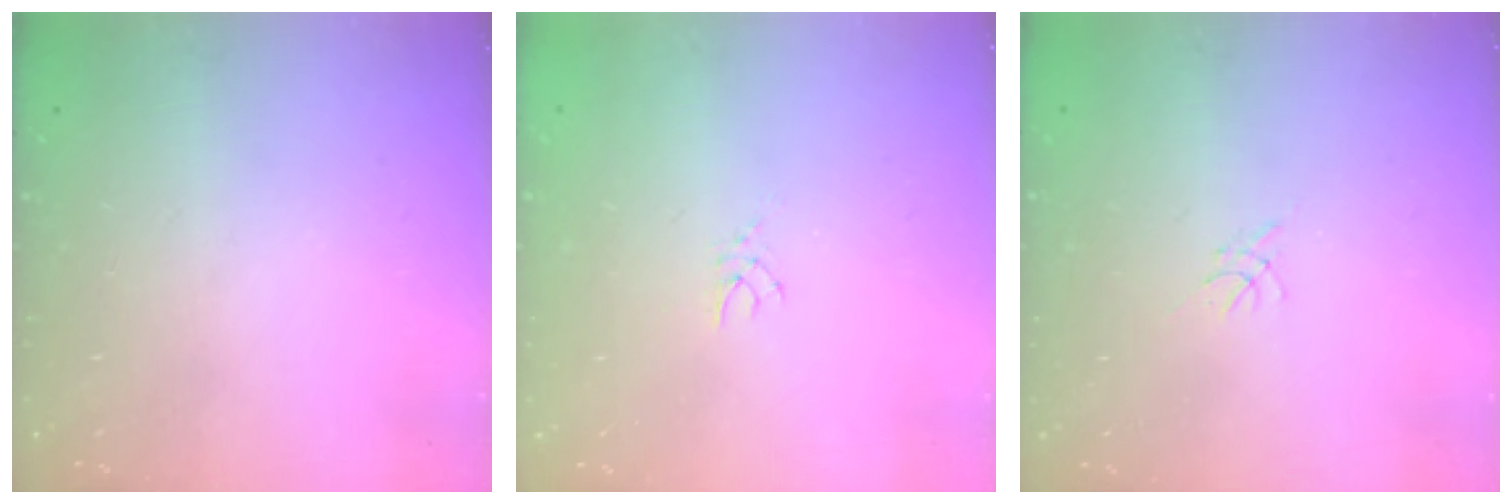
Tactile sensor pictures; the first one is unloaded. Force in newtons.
{"total": 2.1, "press": 2.1, "slide": 0.3}
{"total": 0.0}